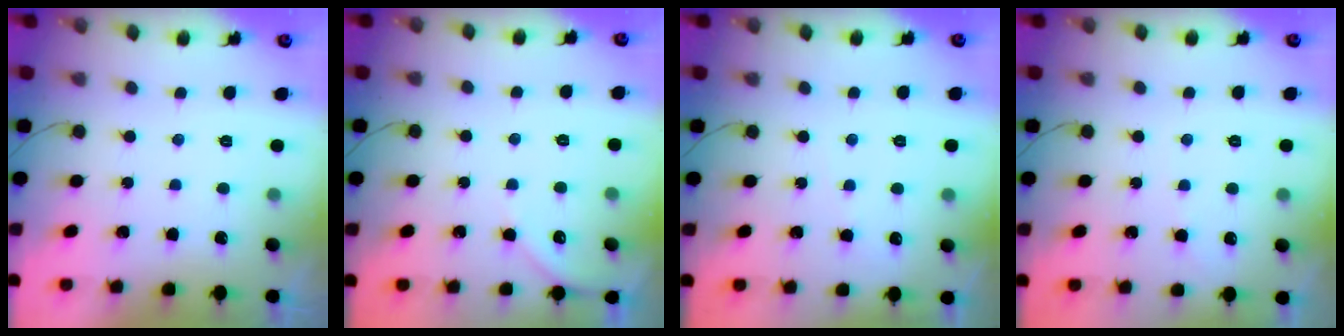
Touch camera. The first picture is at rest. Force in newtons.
{"total": 3.2, "press": 3.1, "slide": 0.5}
{"total": 2.3, "press": 2.3, "slide": 0.4}
{"total": 3.0, "press": 3.0, "slide": 0.5}